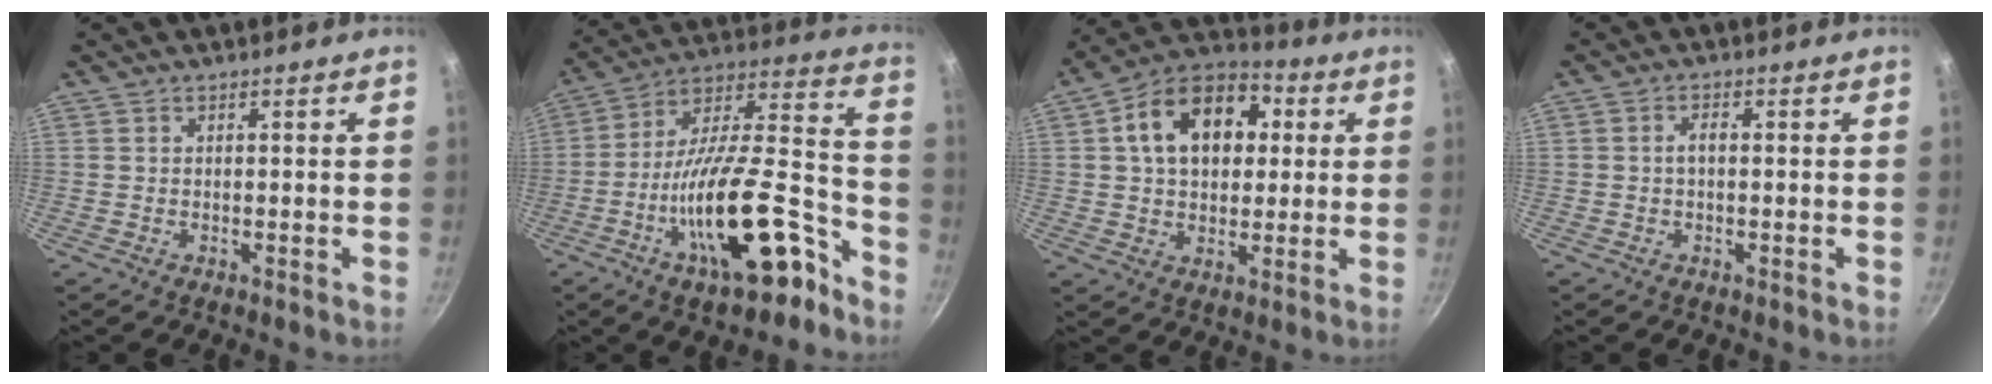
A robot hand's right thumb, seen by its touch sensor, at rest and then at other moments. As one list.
[{"total": 24.7, "force": [-12.0, 9.3, 19.5], "torque": [-0.269, 0.081, -0.199]}, {"total": 16.8, "force": [3.8, 11.7, 11.5], "torque": [-0.154, 0.023, 0.043]}, {"total": 1.9, "force": [-0.1, 1.0, 1.6], "torque": [-0.029, 0.010, -0.003]}]